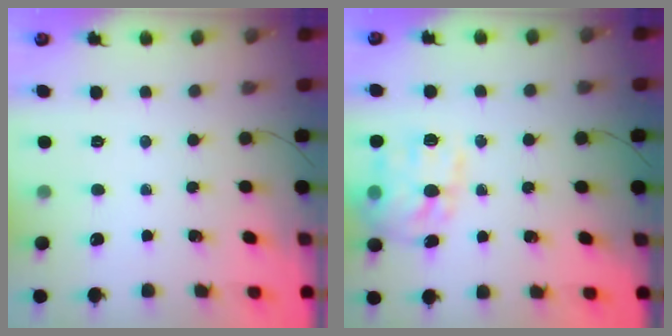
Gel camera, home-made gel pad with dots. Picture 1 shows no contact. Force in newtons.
{"total": 15.8, "press": 15.7, "slide": 1.0}